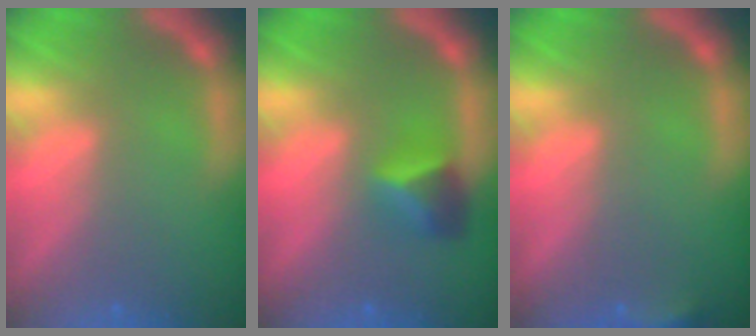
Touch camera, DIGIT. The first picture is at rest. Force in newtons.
{"total": 2.9}
{"total": 2.4}